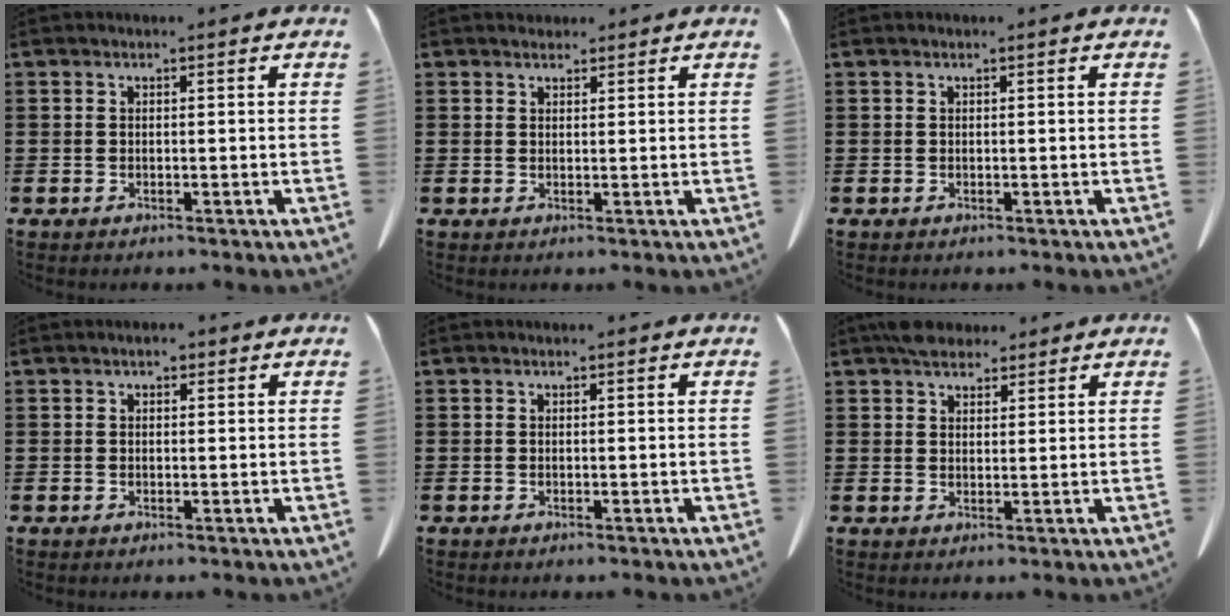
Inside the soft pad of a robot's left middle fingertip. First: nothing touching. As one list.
[{"total": 1.4, "force": [1.3, 0.6, 0.1], "torque": [0.003, -0.001, 0.025]}, {"total": 0.0}, {"total": 0.9, "force": [0.5, 0.5, 0.6], "torque": [-0.013, 0.005, 0.009]}, {"total": 0.0}, {"total": 4.3, "force": [3.6, 1.8, 1.3], "torque": [-0.026, -0.002, 0.069]}]